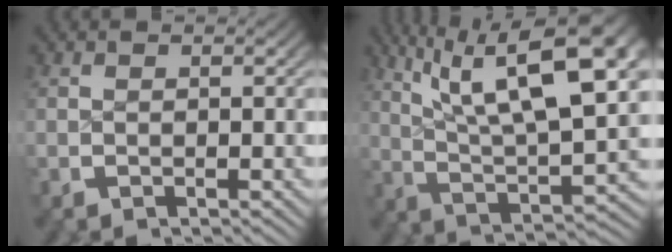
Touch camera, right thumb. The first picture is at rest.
{"total": 12.5, "force": [3.8, 5.4, 10.6], "torque": [-0.168, -0.008, 0.065]}